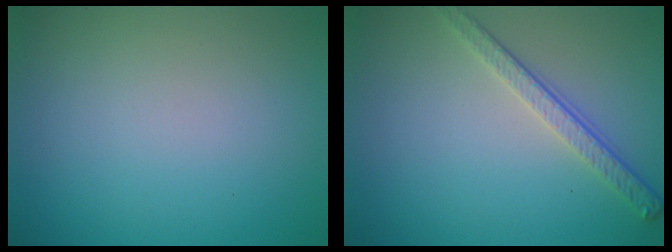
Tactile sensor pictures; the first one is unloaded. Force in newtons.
{"total": 2.9, "press": 2.5, "slide": 1.5}